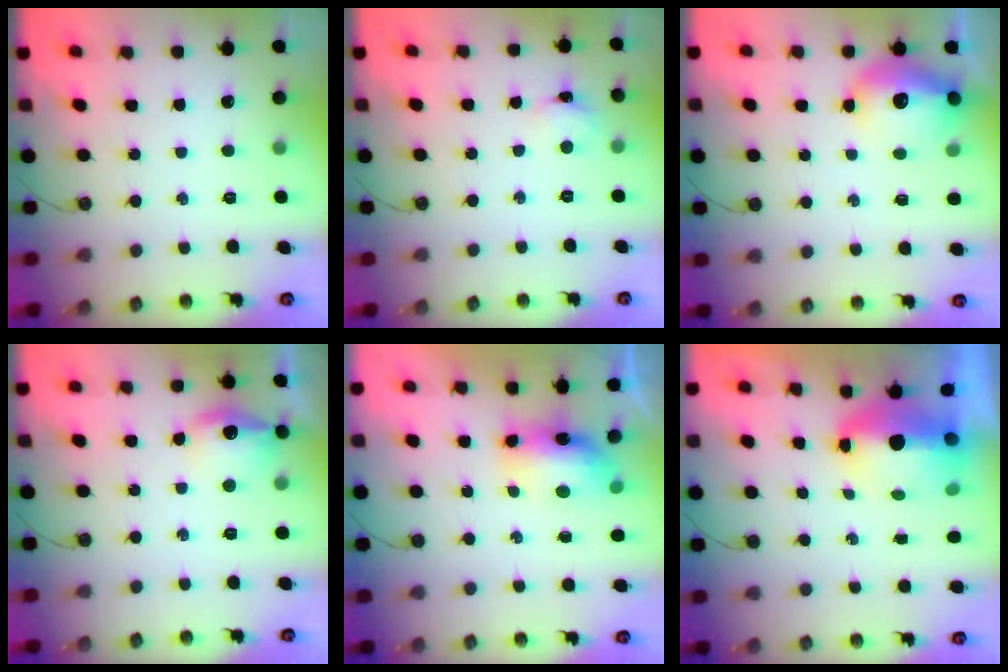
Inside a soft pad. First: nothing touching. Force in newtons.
{"total": 3.0, "press": 3.0, "slide": 0.4}
{"total": 15.6, "press": 15.5, "slide": 1.4}
{"total": 13.0, "press": 12.9, "slide": 1.0}
{"total": 7.8, "press": 7.7, "slide": 0.8}
{"total": 8.5, "press": 8.3, "slide": 1.4}